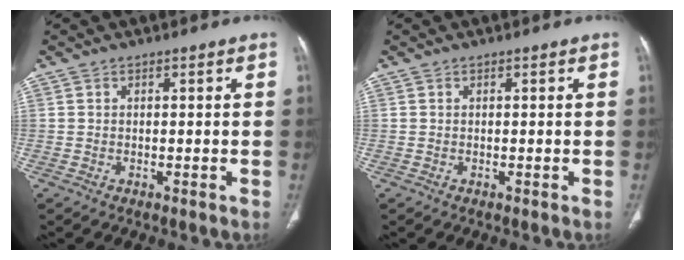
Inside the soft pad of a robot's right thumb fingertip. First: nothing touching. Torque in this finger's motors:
{"motor_torque": [0.10, 0.10, -0.01, 0.01, 0.01]}